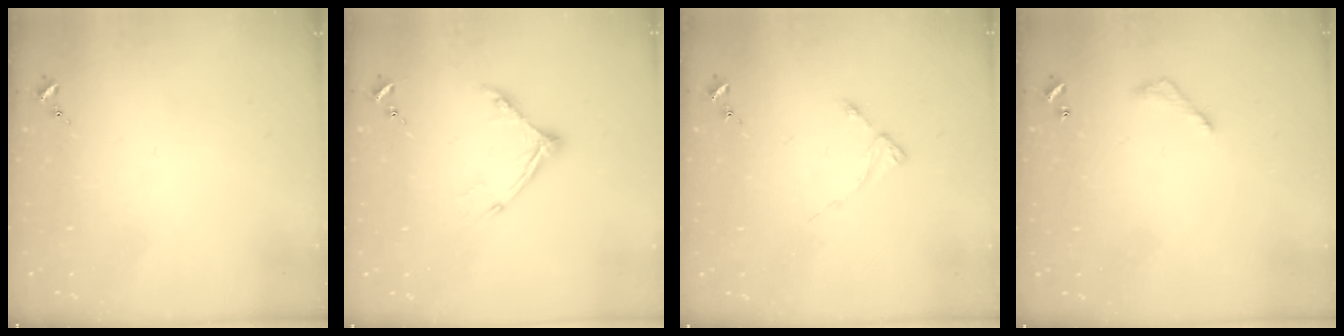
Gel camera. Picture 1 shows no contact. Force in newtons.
{"total": 10.5, "press": 10.5, "slide": 1.0}
{"total": 2.9, "press": 2.8, "slide": 0.4}
{"total": 6.0, "press": 6.0, "slide": 0.6}